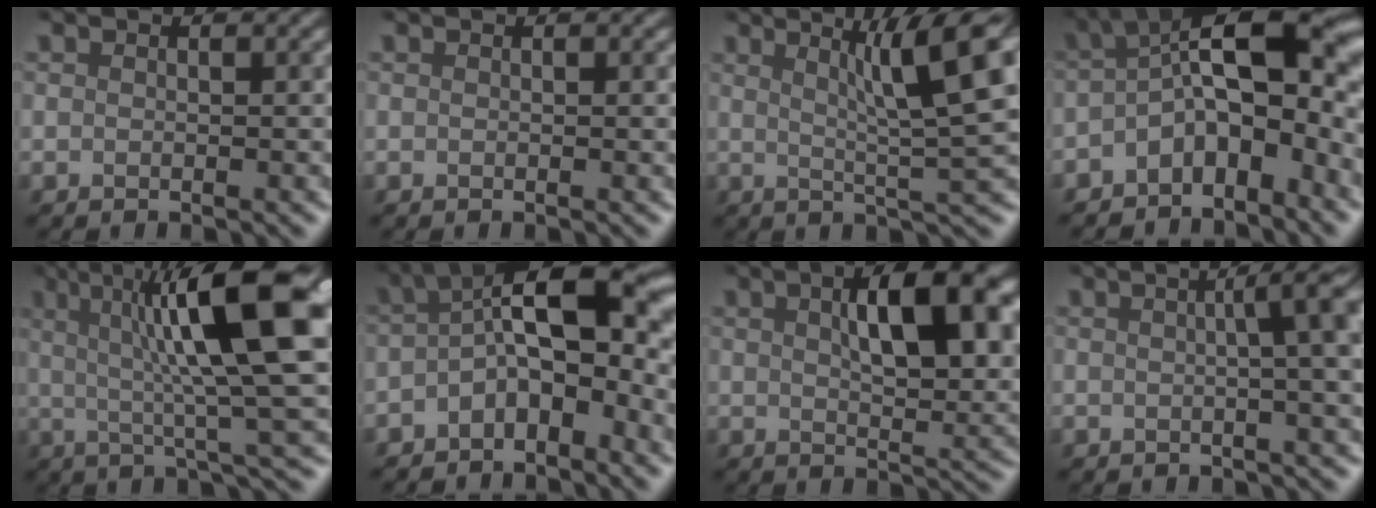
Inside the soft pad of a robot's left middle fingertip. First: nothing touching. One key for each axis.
{"total": 0.7, "fx": 0.2, "fy": 0.4, "fz": 0.5, "tx": 0.002, "ty": 0.004, "tz": -0.006}
{"total": 7.8, "fx": 2.6, "fy": 0.4, "fz": 7.3, "tx": -0.104, "ty": 0.019, "tz": 0.052}
{"total": 8.1, "fx": -2.3, "fy": 3.2, "fz": 7.1, "tx": -0.116, "ty": 0.027, "tz": -0.040}
{"total": 12.0, "fx": 3.6, "fy": 2.1, "fz": 11.3, "tx": -0.167, "ty": 0.020, "tz": 0.065}
{"total": 7.0, "fx": -1.8, "fy": 2.6, "fz": 6.3, "tx": -0.114, "ty": 0.025, "tz": -0.031}
{"total": 7.9, "fx": 2.7, "fy": 1.9, "fz": 7.2, "tx": -0.102, "ty": 0.013, "tz": 0.052}
{"total": 6.2, "fx": 0.7, "fy": 1.4, "fz": 6.0, "tx": -0.045, "ty": 0.020, "tz": 0.010}